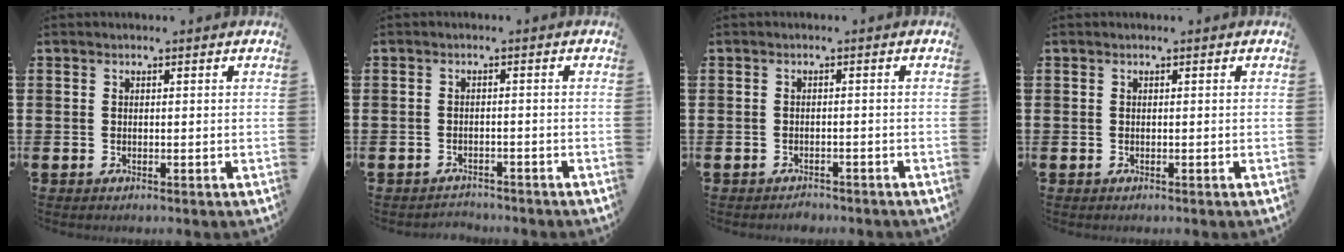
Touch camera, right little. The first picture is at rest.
{"total": 1.4, "force": [-1.4, 0.1, -0.2], "torque": [-0.002, 0.004, -0.031]}
{"total": 1.1, "force": [-1.1, 0.2, 0.0], "torque": [-0.003, 0.002, -0.023]}
{"total": 0.0}